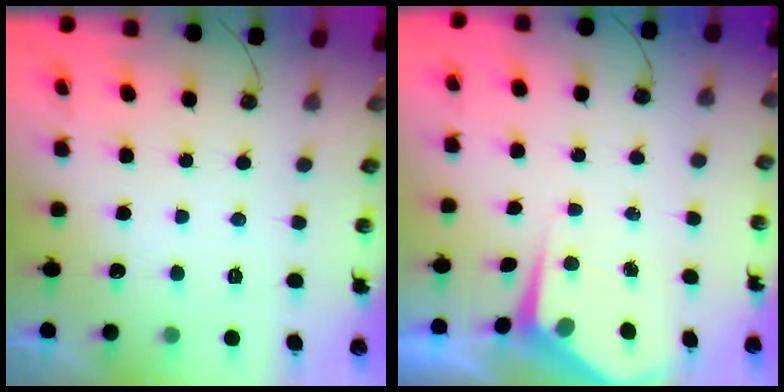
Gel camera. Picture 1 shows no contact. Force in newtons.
{"total": 4.7, "press": 4.7, "slide": 0.4}